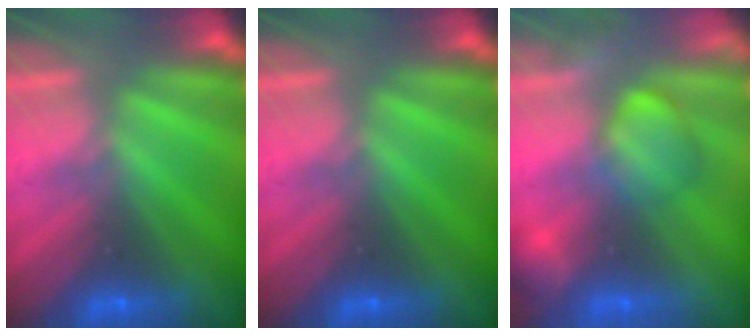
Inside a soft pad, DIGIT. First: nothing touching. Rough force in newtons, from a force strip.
{"total": 0.0}
{"total": 2.4}